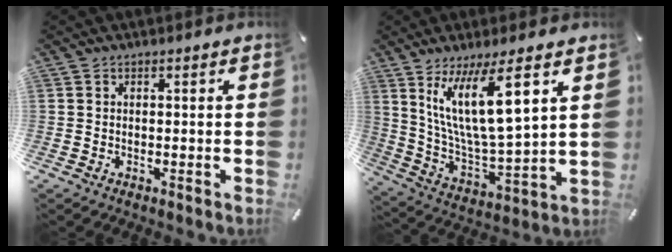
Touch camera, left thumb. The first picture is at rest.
{"total": 16.3, "force": [8.8, 3.7, 13.2], "torque": [-0.271, -0.039, 0.142]}